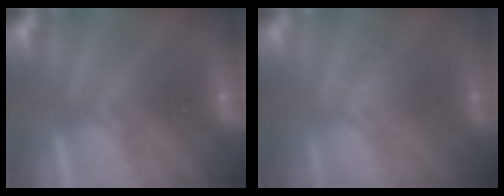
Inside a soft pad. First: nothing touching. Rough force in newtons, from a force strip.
{"total": 1.4}